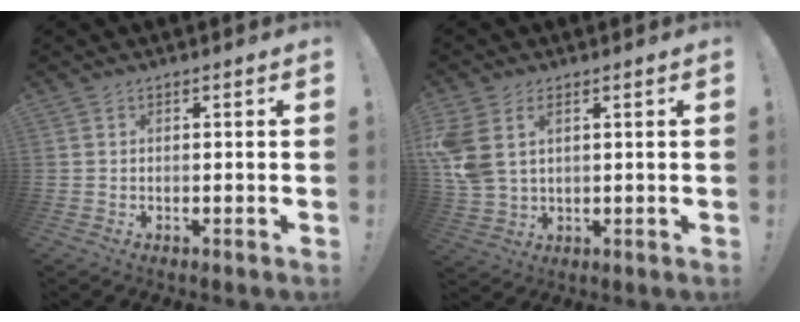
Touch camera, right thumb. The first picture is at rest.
{"total": 7.6, "force": [3.4, 4.8, 4.7], "torque": [-0.102, -0.013, 0.065]}